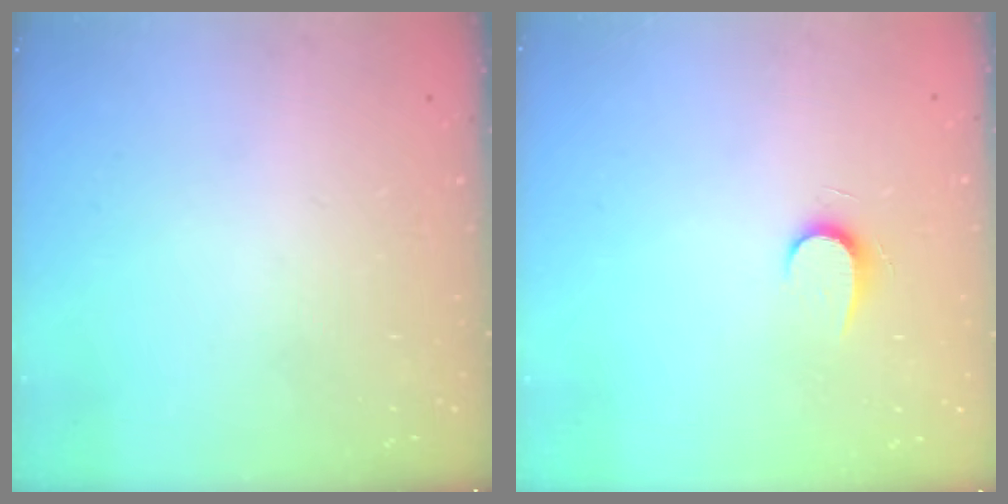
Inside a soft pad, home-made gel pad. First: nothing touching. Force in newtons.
{"total": 5.9, "press": 5.9, "slide": 0.6}